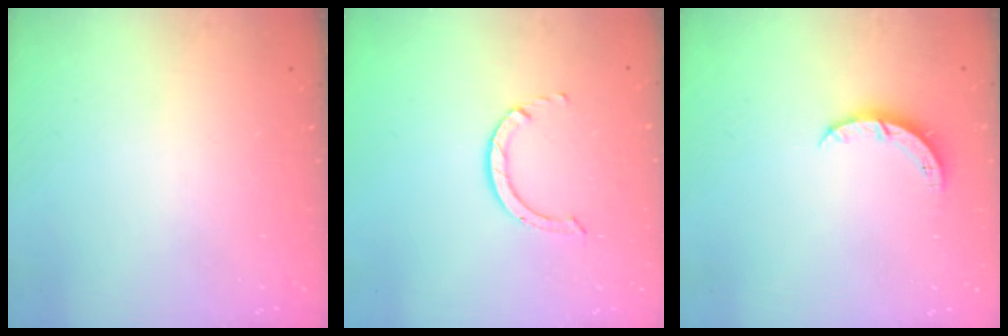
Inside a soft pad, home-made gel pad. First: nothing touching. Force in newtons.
{"total": 3.5, "press": 3.5, "slide": 0.5}
{"total": 4.0, "press": 4.0, "slide": 0.3}